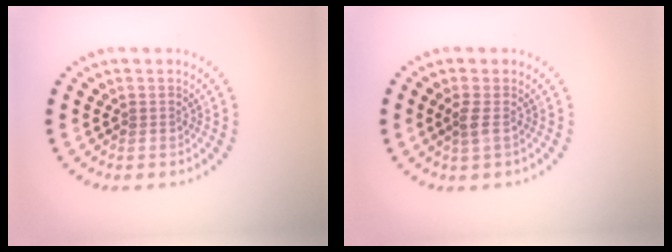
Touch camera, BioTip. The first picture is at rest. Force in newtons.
{"total": 1.2, "press": 1.0, "slide": 0.6}